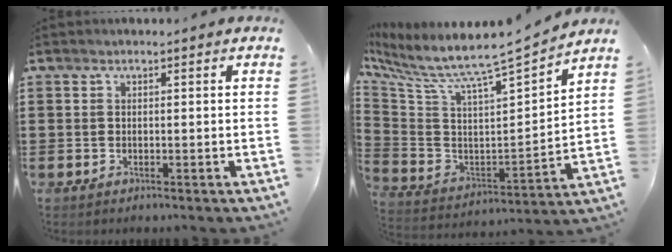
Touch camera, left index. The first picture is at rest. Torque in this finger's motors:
{"motor_torque": [1.79, -0.35, 0.49, 0.19]}